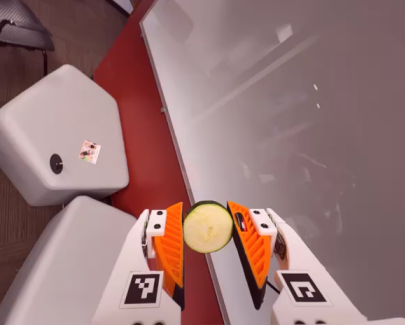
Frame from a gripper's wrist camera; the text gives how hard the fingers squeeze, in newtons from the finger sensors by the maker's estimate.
{"total": 9.4, "left": 9.9, "right": 9.0}